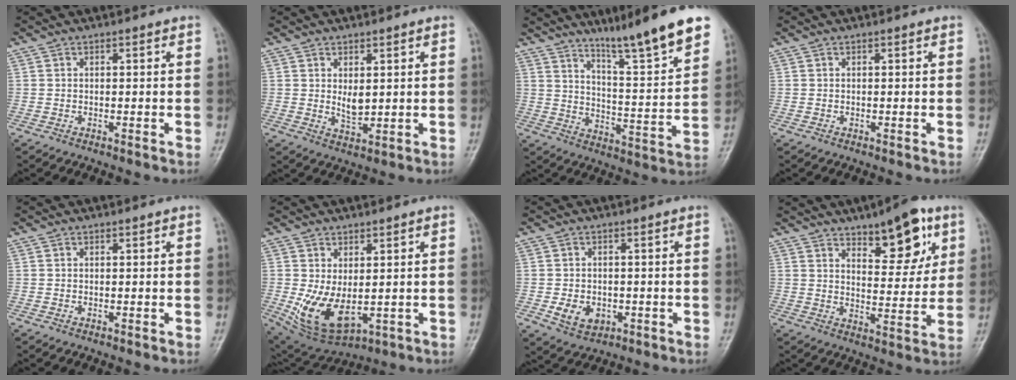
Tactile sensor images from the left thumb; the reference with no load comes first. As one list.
[{"total": 3.5, "force": [0.9, 1.8, 2.8], "torque": [-0.041, -0.015, 0.022]}, {"total": 17.0, "force": [12.8, 1.1, 11.1], "torque": [-0.145, -0.078, 0.199]}, {"total": 0.0}, {"total": 0.0}, {"total": 10.4, "force": [-0.7, 5.8, 8.6], "torque": [-0.150, -0.013, 0.015]}, {"total": 5.5, "force": [-1.4, 4.2, 3.3], "torque": [-0.045, 0.002, -0.014]}, {"total": 12.8, "force": [7.2, 5.1, 9.3], "torque": [-0.098, -0.038, 0.107]}]